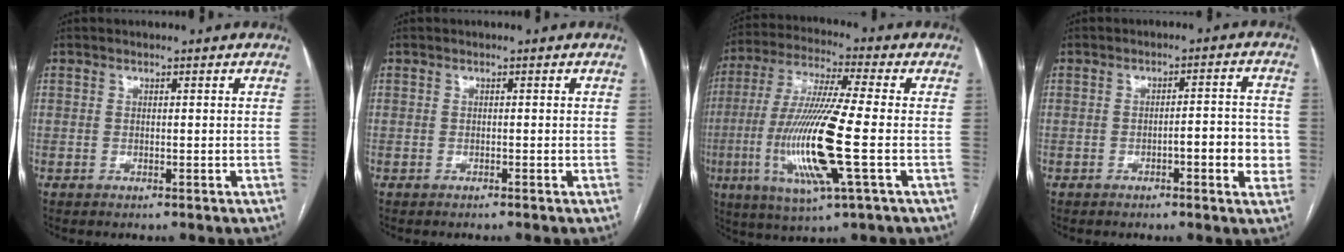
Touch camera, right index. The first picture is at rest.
{"total": 0.0}
{"total": 16.3, "force": [-3.5, 0.6, 15.9], "torque": [-0.332, -0.017, -0.070]}
{"total": 6.2, "force": [-1.6, 1.4, 5.8], "torque": [-0.071, 0.010, -0.021]}